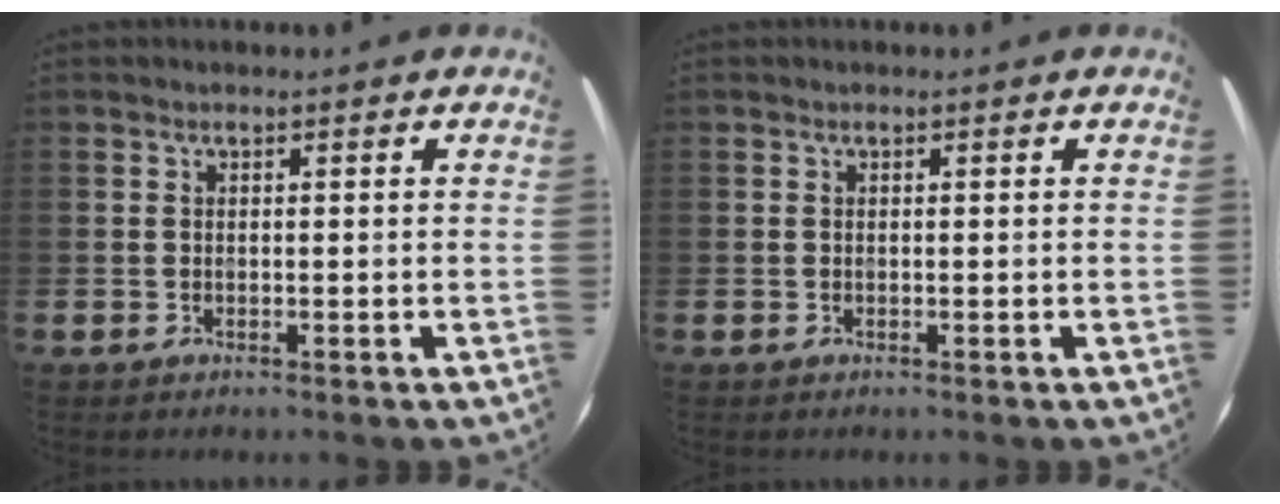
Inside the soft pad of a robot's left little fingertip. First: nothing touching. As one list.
[{"total": 0.0}]